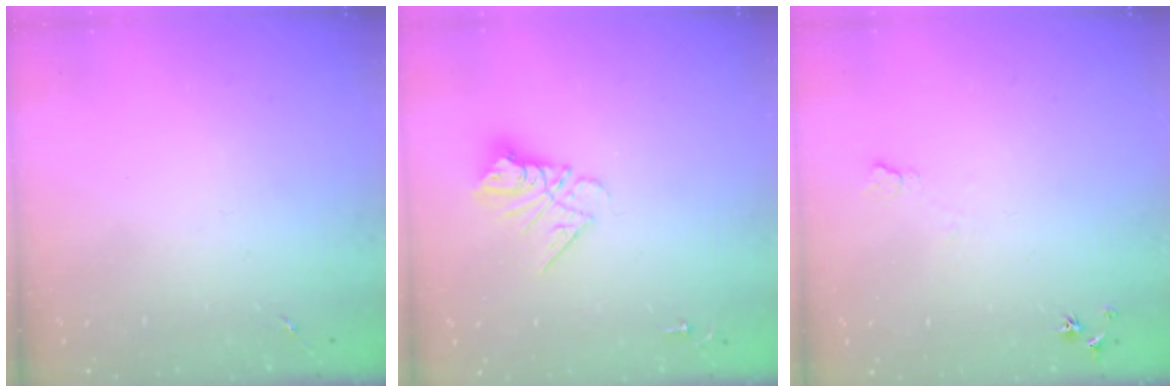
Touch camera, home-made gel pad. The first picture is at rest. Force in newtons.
{"total": 9.8, "press": 9.7, "slide": 0.8}
{"total": 6.5, "press": 6.4, "slide": 0.8}